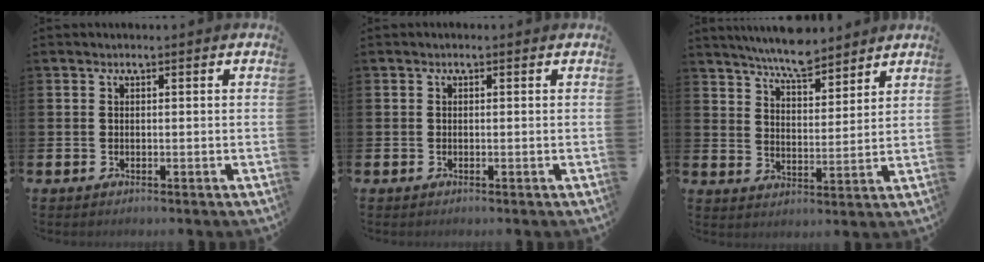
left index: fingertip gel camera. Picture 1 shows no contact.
{"total": 0.0}
{"total": 7.2, "force": [6.8, 1.3, 1.9], "torque": [-0.058, -0.028, 0.125]}